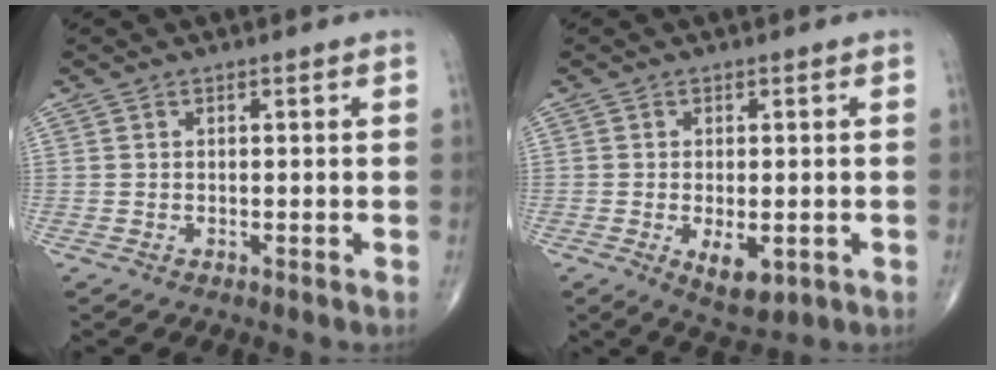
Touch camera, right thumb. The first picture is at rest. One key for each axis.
{"total": 5.9, "fx": -1.6, "fy": 2.9, "fz": 4.9, "tx": -0.072, "ty": -0.011, "tz": -0.017}